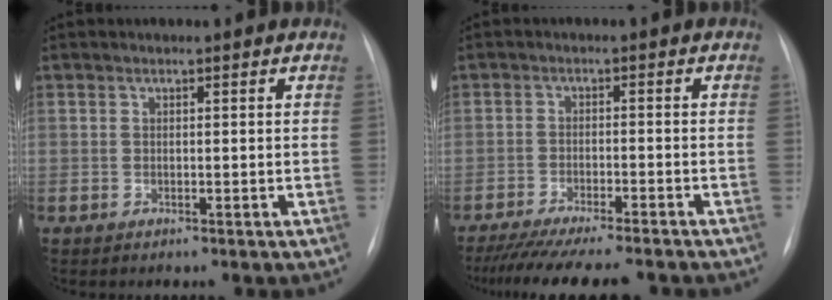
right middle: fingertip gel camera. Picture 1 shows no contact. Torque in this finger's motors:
{"motor_torque": [1.08, -1.06, 0.39, 0.05]}